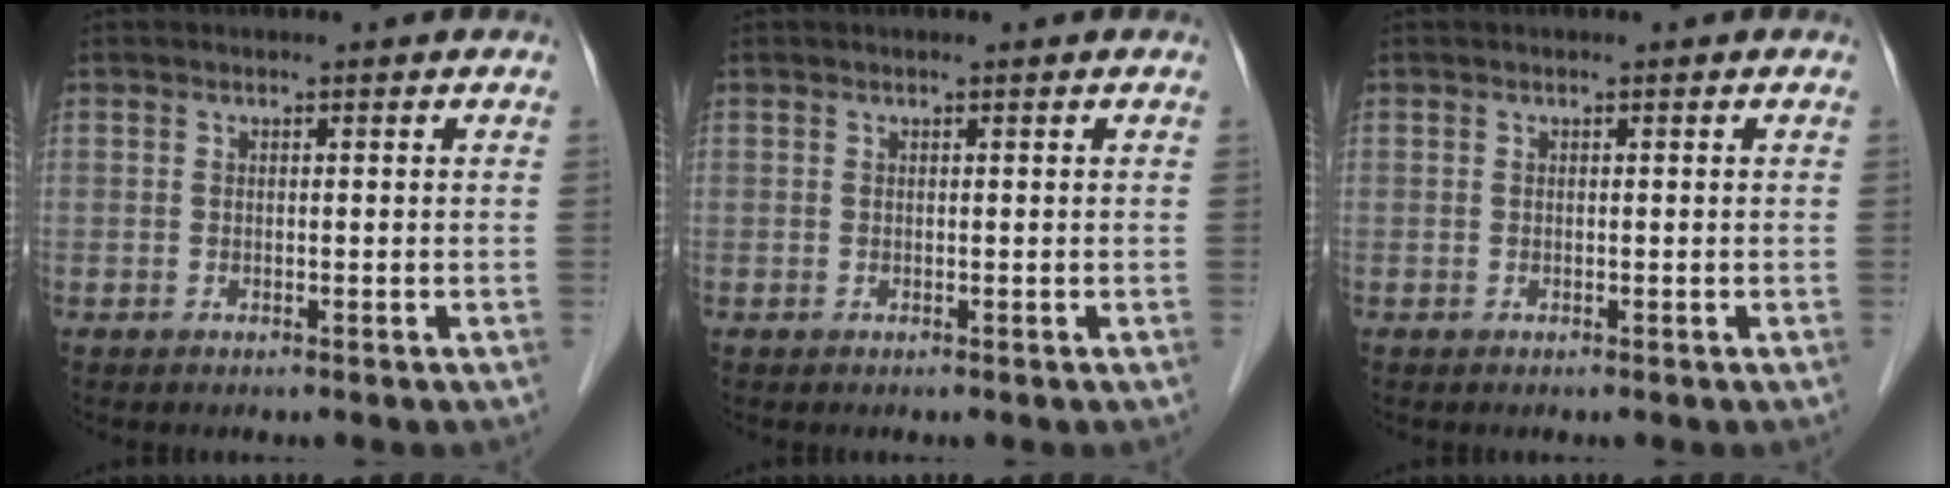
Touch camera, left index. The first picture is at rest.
{"total": 0.0}
{"total": 0.0}